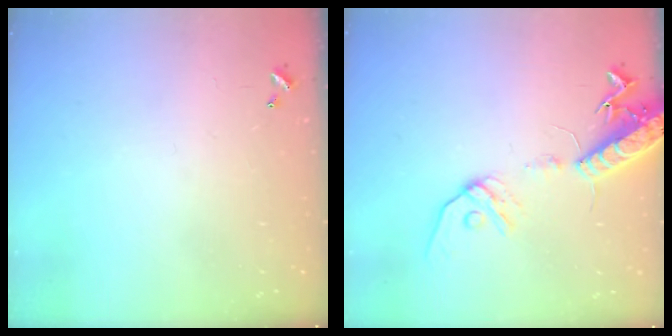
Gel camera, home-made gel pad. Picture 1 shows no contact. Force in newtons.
{"total": 15.4, "press": 15.0, "slide": 3.4}